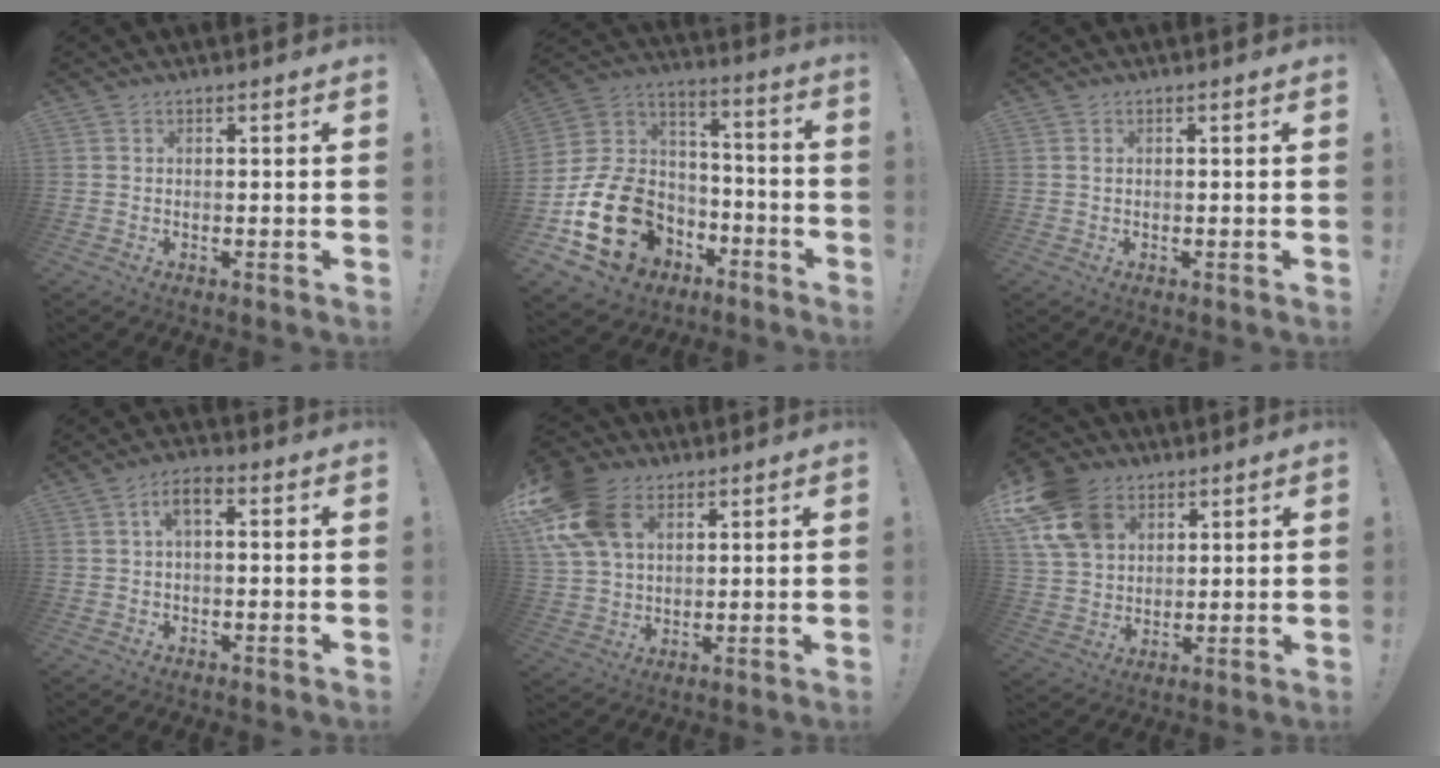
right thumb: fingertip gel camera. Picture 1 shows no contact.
{"total": 21.5, "force": [-7.4, 16.1, 12.0], "torque": [-0.221, 0.040, -0.105]}
{"total": 0.6, "force": [0.1, 0.2, 0.6], "torque": [-0.006, -0.001, 0.001]}
{"total": 4.7, "force": [0.7, 2.0, 4.2], "torque": [-0.070, 0.006, 0.011]}
{"total": 18.4, "force": [7.4, 12.7, 11.0], "torque": [-0.219, -0.021, 0.141]}
{"total": 16.1, "force": [7.7, 11.6, 8.0], "torque": [-0.153, -0.033, 0.152]}